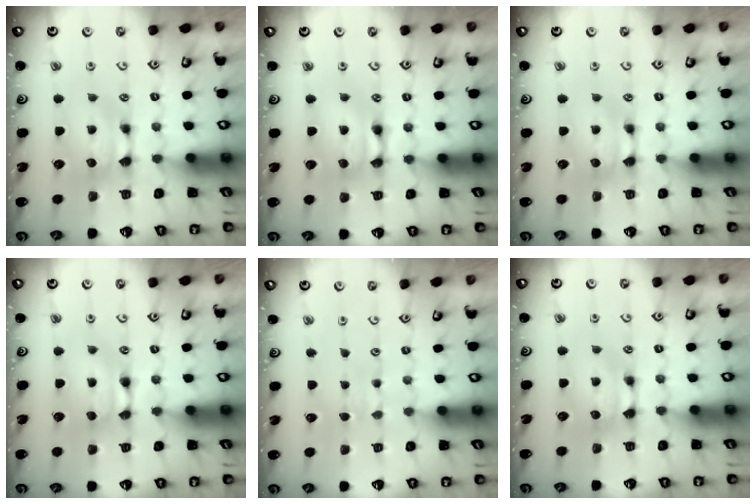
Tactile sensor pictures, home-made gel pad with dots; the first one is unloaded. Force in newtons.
{"total": 2.2, "press": 2.2, "slide": 0.1}
{"total": 0.0}
{"total": 1.5, "press": 1.5, "slide": 0.2}
{"total": 3.8, "press": 3.7, "slide": 0.4}
{"total": 0.0}